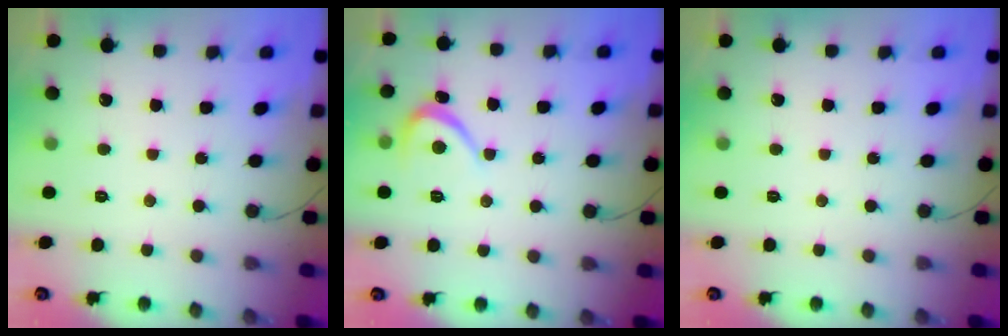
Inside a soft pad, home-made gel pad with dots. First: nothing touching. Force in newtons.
{"total": 3.3, "press": 3.2, "slide": 0.4}
{"total": 0.0}